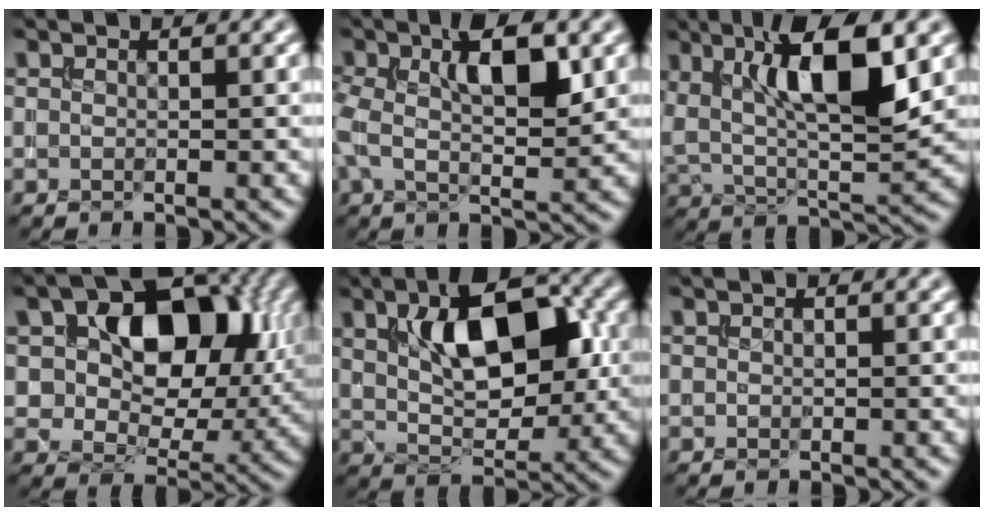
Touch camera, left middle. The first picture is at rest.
{"total": 7.3, "force": [1.7, 3.0, 6.5], "torque": [-0.122, 0.011, 0.023]}
{"total": 10.3, "force": [3.8, 3.3, 9.0], "torque": [-0.155, 0.002, 0.065]}
{"total": 11.8, "force": [3.1, 7.5, 8.5], "torque": [-0.113, 0.005, 0.040]}
{"total": 9.0, "force": [2.6, 4.4, 7.4], "torque": [-0.120, 0.009, 0.044]}
{"total": 0.0}